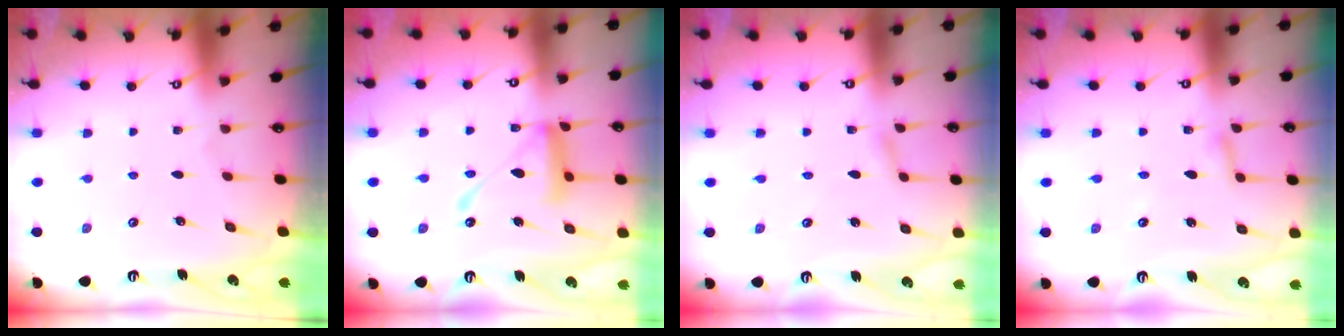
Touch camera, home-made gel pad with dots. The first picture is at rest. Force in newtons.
{"total": 15.6, "press": 15.5, "slide": 1.4}
{"total": 2.3, "press": 2.3, "slide": 0.1}
{"total": 2.4, "press": 2.4, "slide": 0.2}